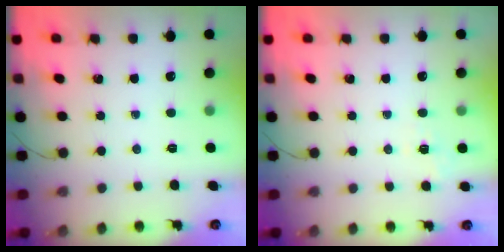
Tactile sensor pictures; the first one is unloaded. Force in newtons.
{"total": 1.4, "press": 0.2, "slide": 1.4}